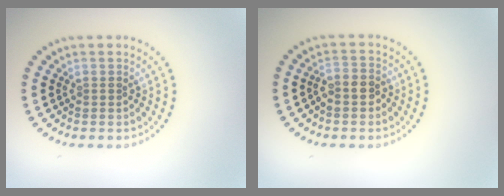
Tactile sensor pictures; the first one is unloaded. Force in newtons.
{"total": 2.1, "press": 1.9, "slide": 0.9}